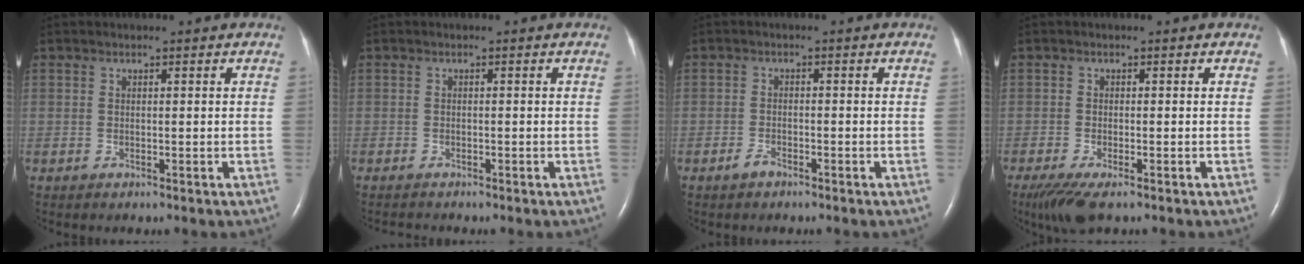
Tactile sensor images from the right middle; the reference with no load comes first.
{"total": 0.8, "force": [-0.8, 0.0, 0.0], "torque": [-0.005, -0.004, -0.014]}
{"total": 1.6, "force": [-1.3, 0.6, 0.7], "torque": [-0.018, -0.001, -0.024]}
{"total": 4.9, "force": [-3.2, 1.1, 3.5], "torque": [-0.069, -0.015, -0.055]}